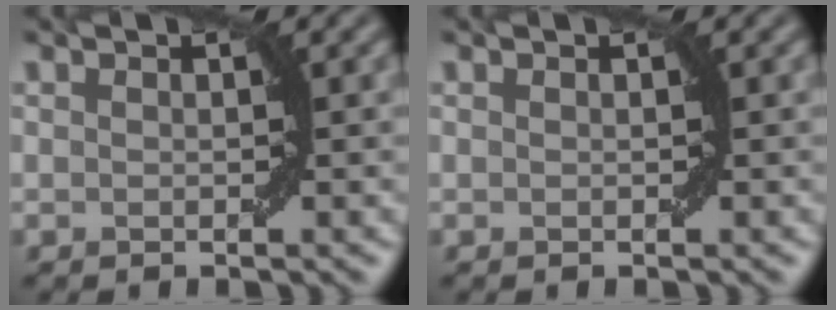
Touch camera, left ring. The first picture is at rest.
{"total": 0.0}